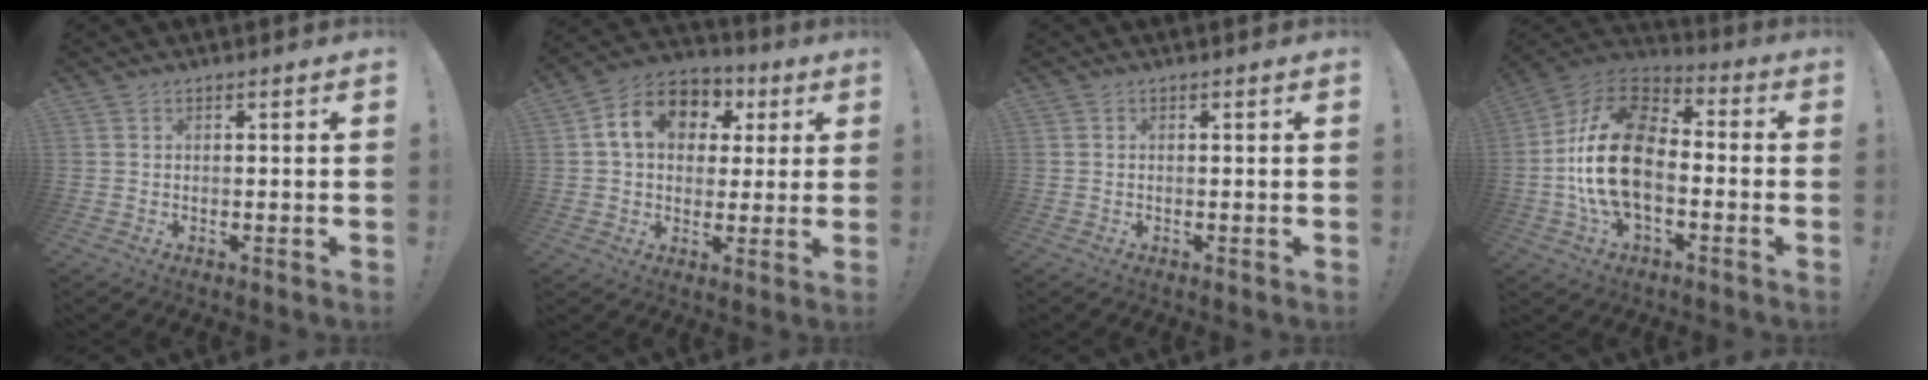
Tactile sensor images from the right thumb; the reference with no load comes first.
{"total": 13.7, "force": [4.2, 10.6, 7.6], "torque": [-0.115, 0.002, 0.084]}
{"total": 0.0}
{"total": 22.3, "force": [-2.6, 13.4, 17.6], "torque": [-0.337, 0.030, -0.041]}